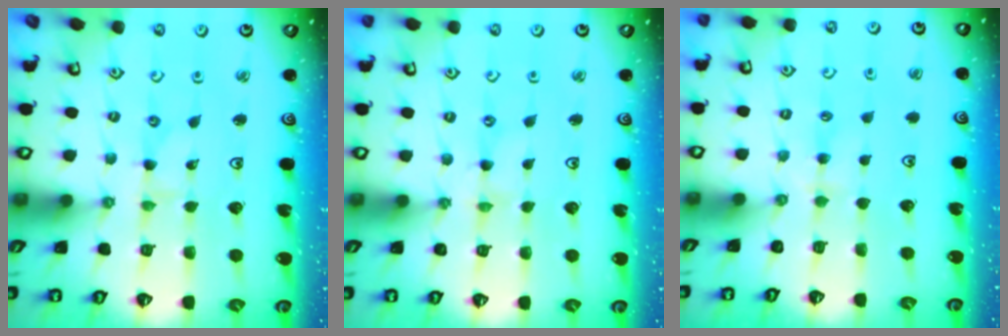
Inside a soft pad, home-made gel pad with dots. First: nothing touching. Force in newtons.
{"total": 0.0}
{"total": 2.7, "press": 2.6, "slide": 0.4}